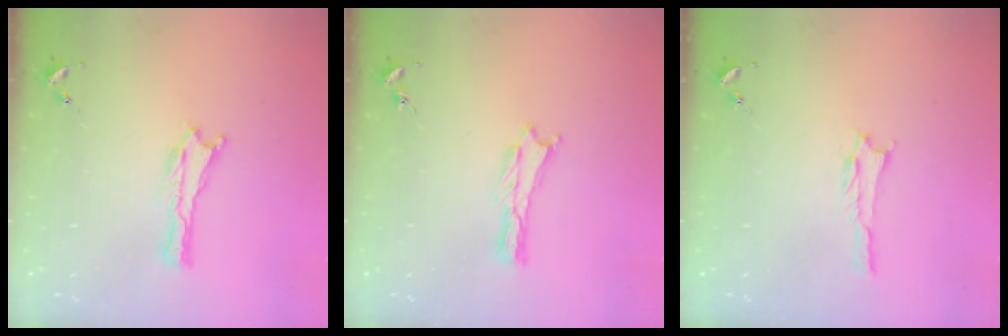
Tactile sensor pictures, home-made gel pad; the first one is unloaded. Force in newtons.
{"total": 0.0}
{"total": 1.0, "press": 1.0, "slide": 0.2}